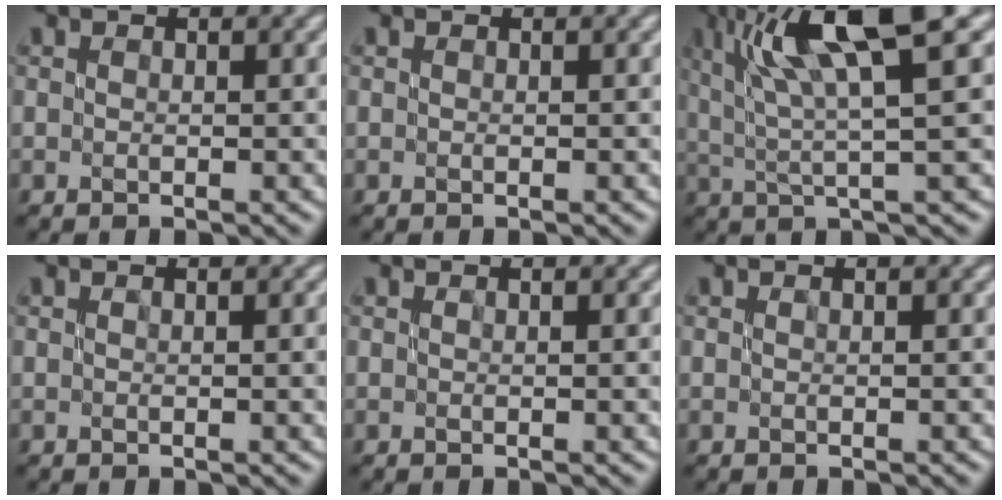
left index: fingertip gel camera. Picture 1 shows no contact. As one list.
[{"total": 0.0}, {"total": 8.9, "force": [3.5, 1.6, 8.1], "torque": [-0.123, 0.016, 0.064]}, {"total": 1.0, "force": [0.0, 0.2, 1.0], "torque": [-0.013, -0.002, 0.000]}, {"total": 0.6, "force": [0.0, 0.0, 0.6], "torque": [-0.009, -0.001, 0.000]}, {"total": 0.0}]